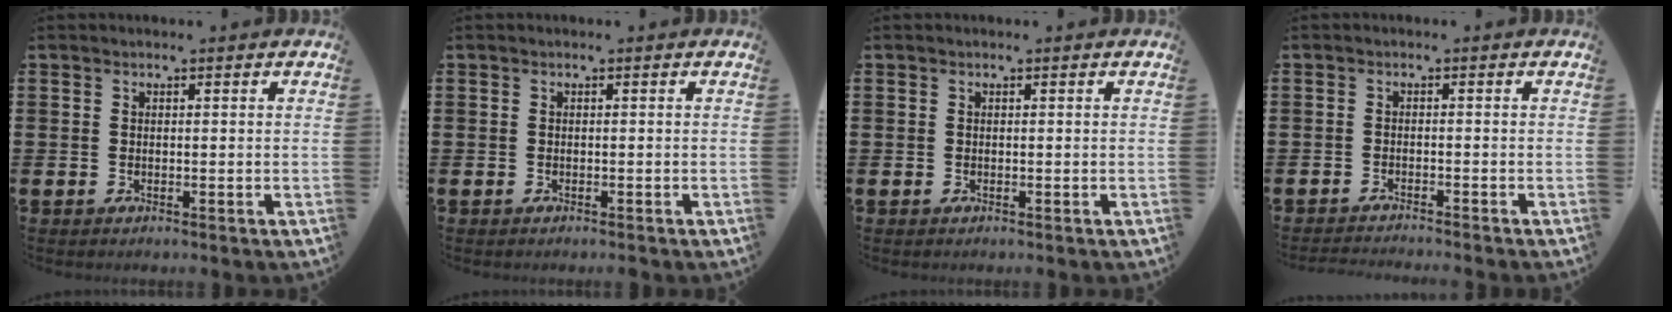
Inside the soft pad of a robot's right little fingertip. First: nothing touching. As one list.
[{"total": 0.0}, {"total": 0.0}, {"total": 1.2, "force": [-1.2, -0.3, 0.1], "torque": [-0.001, 0.001, -0.025]}]